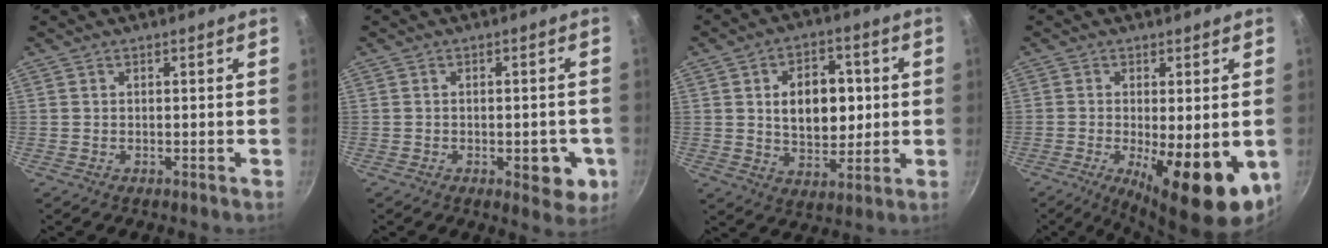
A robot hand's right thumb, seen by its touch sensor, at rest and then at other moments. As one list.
[{"total": 7.0, "force": [-2.0, 3.5, 5.7], "torque": [-0.041, 0.005, -0.024]}, {"total": 12.8, "force": [1.7, 8.5, 9.4], "torque": [-0.102, -0.002, 0.029]}, {"total": 14.9, "force": [-3.8, 5.0, 13.5], "torque": [-0.183, -0.012, -0.045]}]